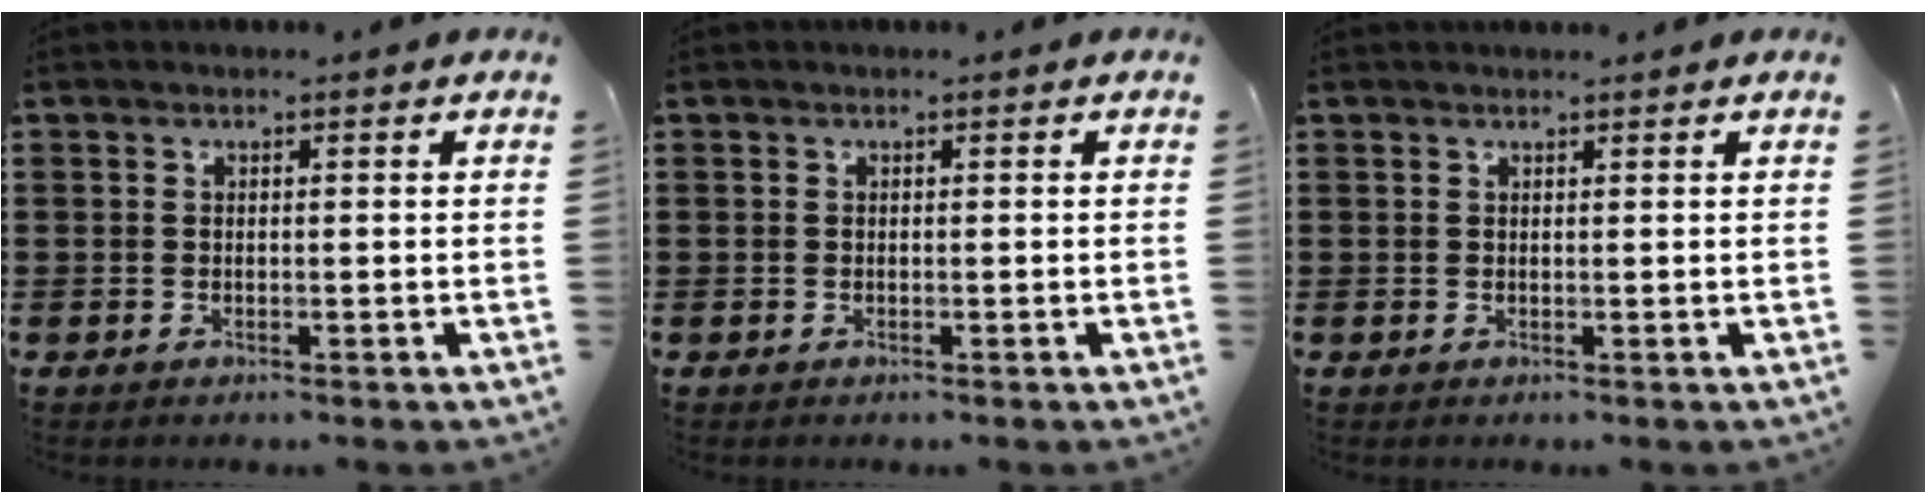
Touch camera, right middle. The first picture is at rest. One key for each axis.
{"total": 0.0}
{"total": 0.5, "fx": 0.5, "fy": -0.1, "fz": 0.0, "tx": -0.002, "ty": -0.001, "tz": 0.010}